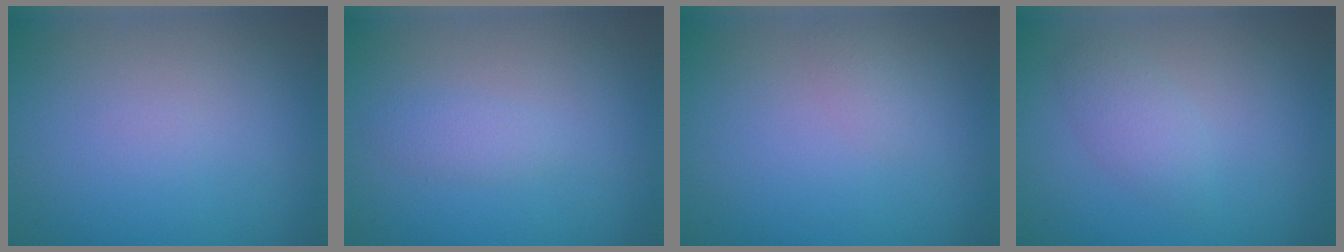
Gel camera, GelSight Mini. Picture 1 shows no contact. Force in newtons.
{"total": 1.3, "press": 1.3, "slide": 0.1}
{"total": 0.7, "press": 0.7, "slide": 0.0}
{"total": 1.9, "press": 1.9, "slide": 0.1}